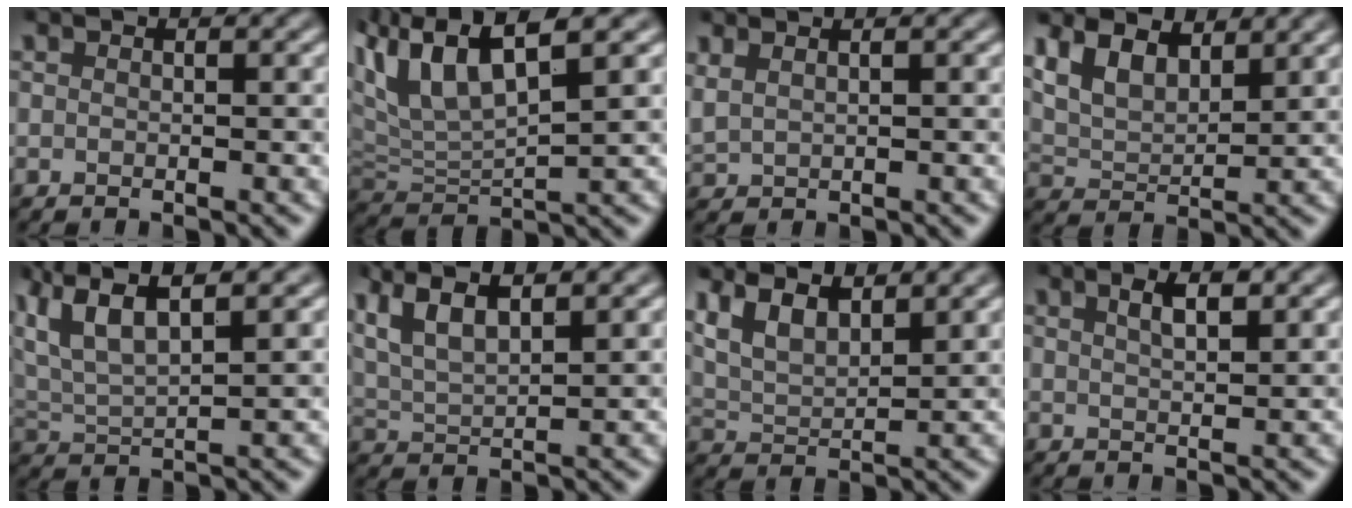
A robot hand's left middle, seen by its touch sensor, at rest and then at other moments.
{"total": 7.2, "force": [3.1, 2.4, 6.0], "torque": [-0.129, 0.011, 0.057]}
{"total": 1.7, "force": [1.3, 0.6, 0.8], "torque": [-0.018, 0.003, 0.022]}
{"total": 5.3, "force": [3.4, 2.5, 3.2], "torque": [-0.070, 0.005, 0.060]}
{"total": 7.3, "force": [4.4, 2.3, 5.3], "torque": [-0.110, 0.018, 0.077]}
{"total": 6.5, "force": [4.0, 2.1, 4.7], "torque": [-0.093, 0.016, 0.064]}
{"total": 6.3, "force": [4.1, 2.6, 4.1], "torque": [-0.082, 0.019, 0.059]}
{"total": 2.2, "force": [1.2, 0.6, 1.8], "torque": [-0.029, 0.002, 0.021]}